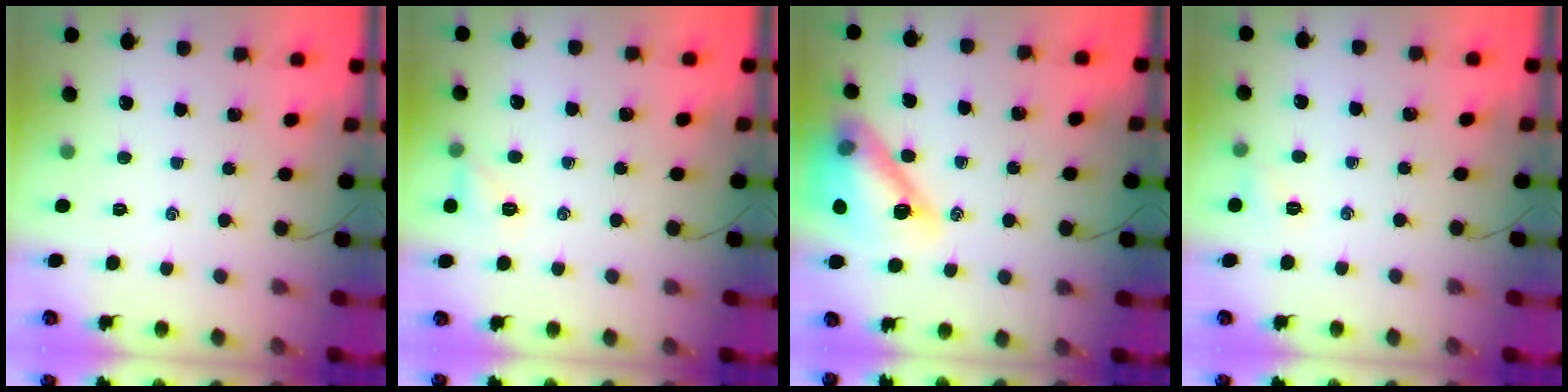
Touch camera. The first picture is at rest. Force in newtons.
{"total": 6.6, "press": 6.4, "slide": 1.5}
{"total": 17.7, "press": 17.5, "slide": 2.4}
{"total": 4.4, "press": 4.2, "slide": 1.4}